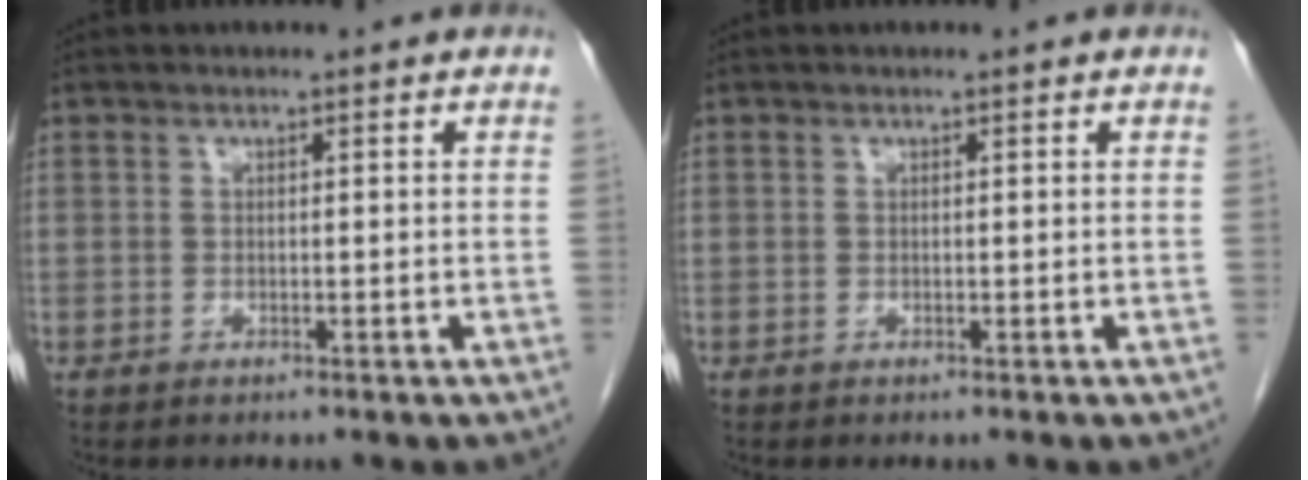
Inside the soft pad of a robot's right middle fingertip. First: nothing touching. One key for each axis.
{"total": 0.0}